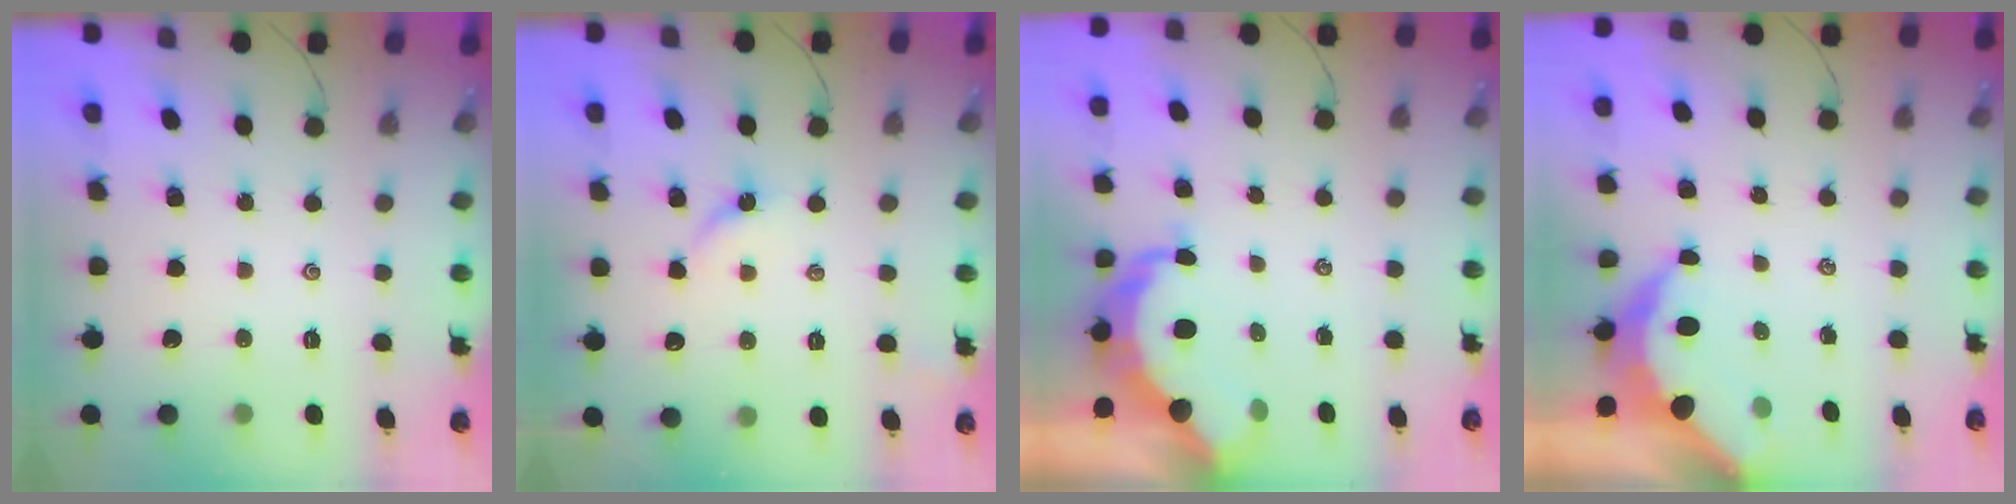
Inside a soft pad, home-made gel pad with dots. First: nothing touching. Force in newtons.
{"total": 3.4, "press": 3.4, "slide": 0.6}
{"total": 8.5, "press": 8.5, "slide": 0.6}
{"total": 6.3, "press": 6.2, "slide": 0.9}